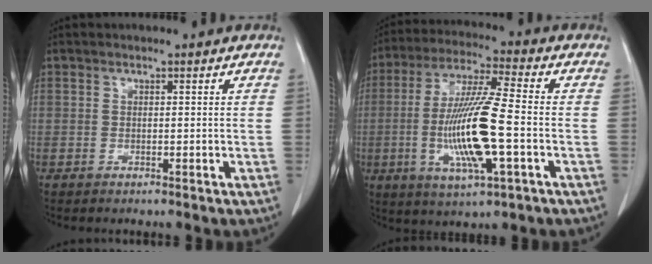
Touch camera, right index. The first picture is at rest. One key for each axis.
{"total": 14.5, "fx": -2.8, "fy": 1.3, "fz": 14.2, "tx": -0.285, "ty": -0.012, "tz": -0.051}